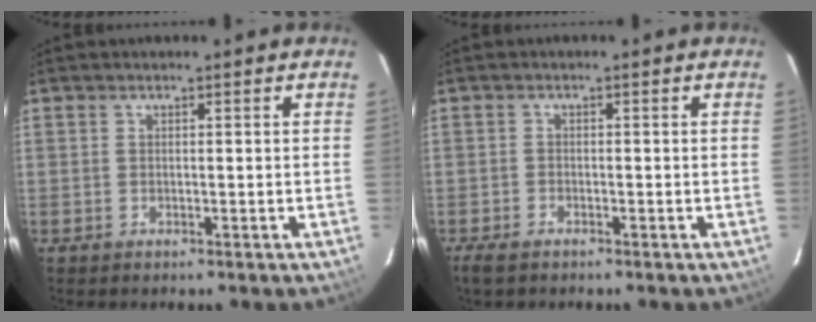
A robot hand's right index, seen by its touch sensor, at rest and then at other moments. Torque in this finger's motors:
{"motor_torque": [0.38, -0.16, 0.13, 0.02]}